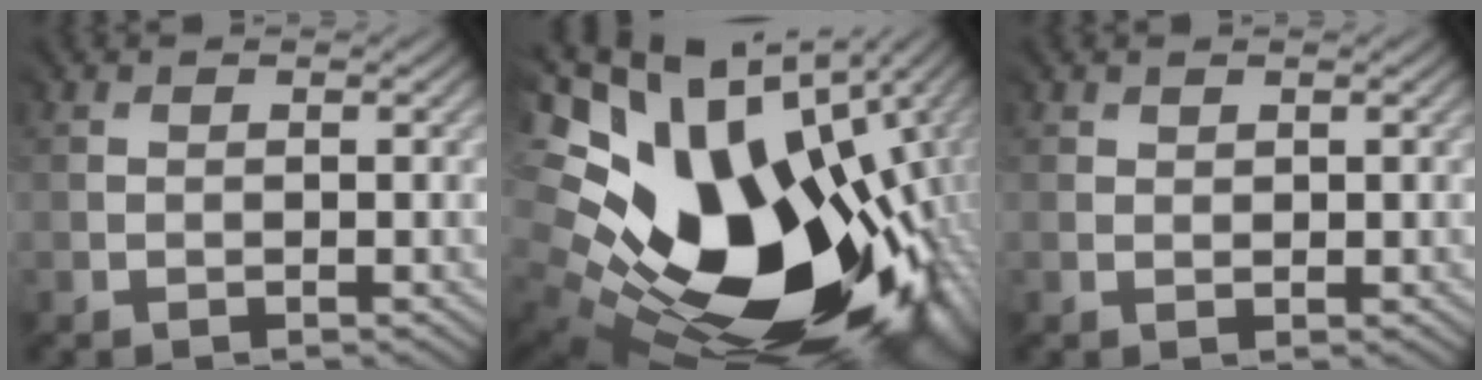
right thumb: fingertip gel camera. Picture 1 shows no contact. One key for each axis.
{"total": 19.8, "fx": -0.5, "fy": 13.4, "fz": 14.6, "tx": -0.254, "ty": -0.080, "tz": 0.035}
{"total": 1.4, "fx": 1.1, "fy": 0.8, "fz": 0.1, "tx": 0.000, "ty": -0.001, "tz": 0.023}